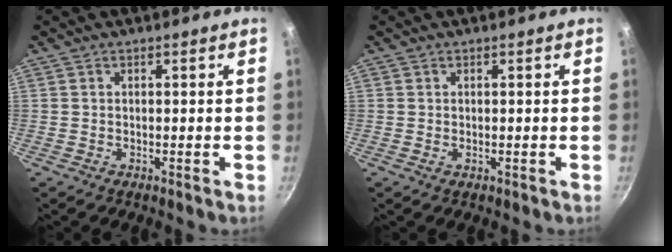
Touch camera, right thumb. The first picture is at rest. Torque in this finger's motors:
{"motor_torque": [-0.55, -0.37, -0.33, -0.05, 0.02]}